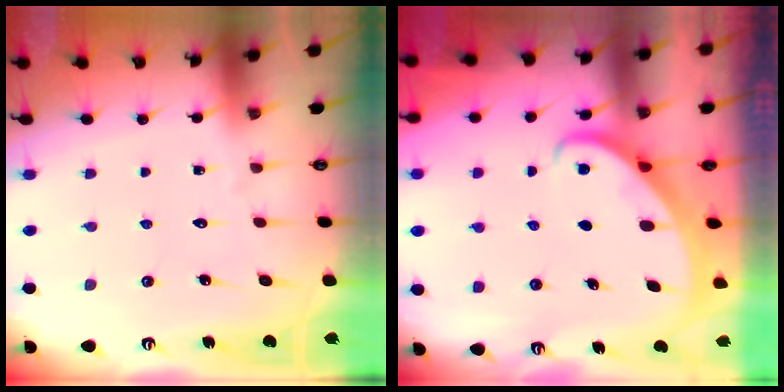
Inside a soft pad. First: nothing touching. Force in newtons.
{"total": 2.3, "press": 2.3, "slide": 0.3}